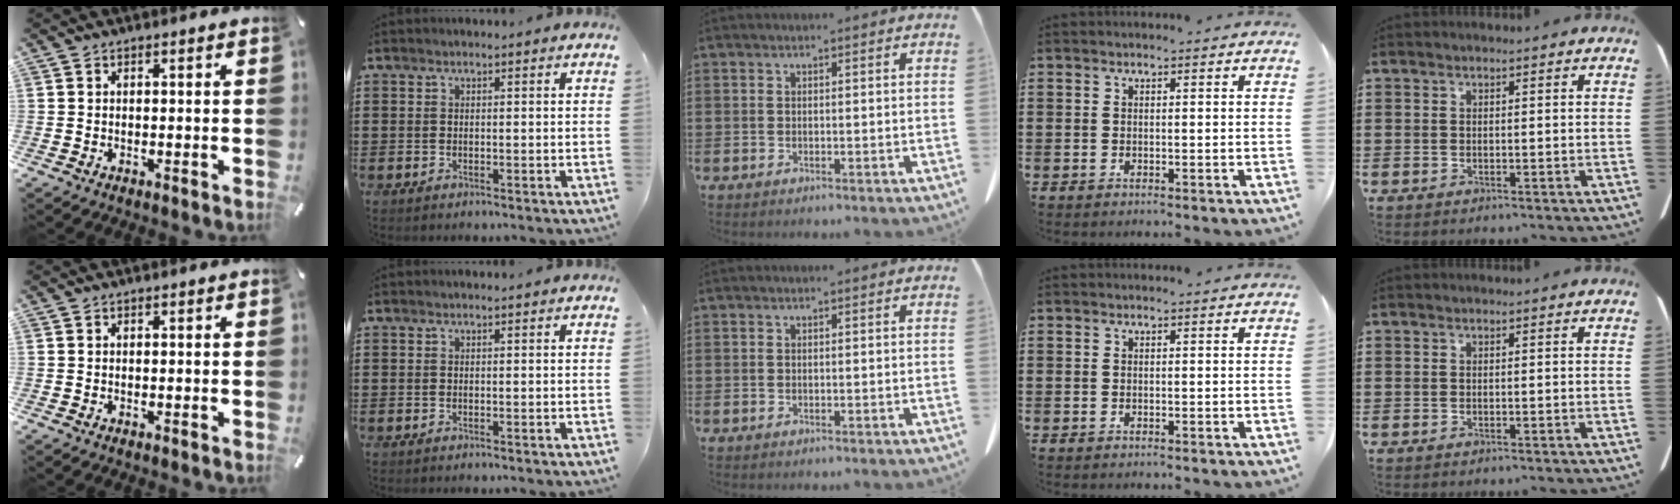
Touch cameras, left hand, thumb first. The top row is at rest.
{}